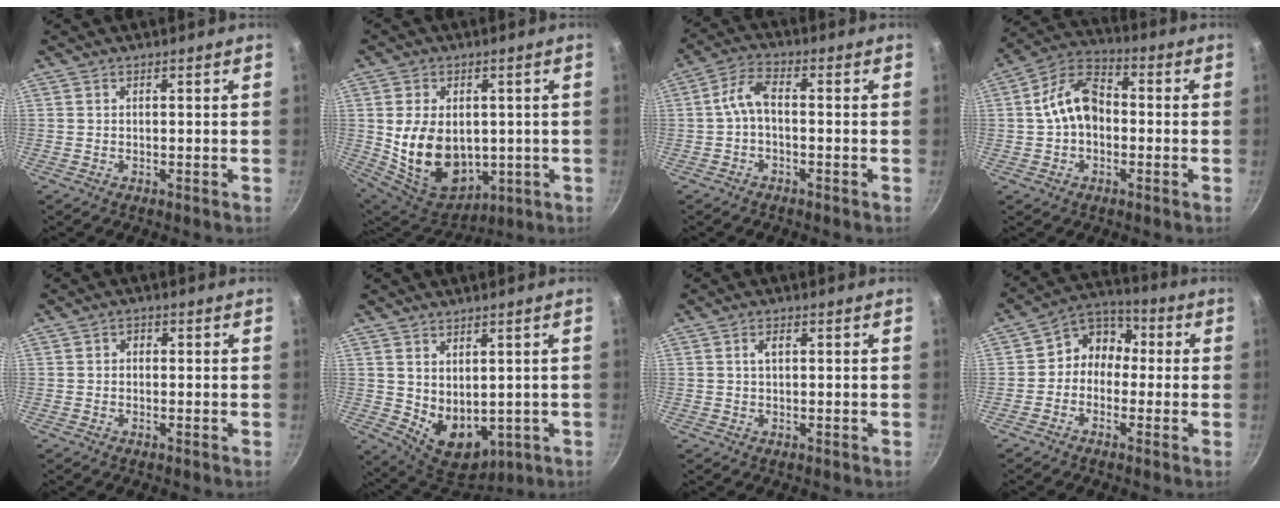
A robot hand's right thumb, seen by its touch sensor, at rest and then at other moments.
{"total": 16.6, "force": [0.1, 12.0, 11.5], "torque": [-0.180, -0.022, 0.031]}
{"total": 4.8, "force": [-1.1, 2.4, 4.1], "torque": [-0.088, 0.028, -0.029]}
{"total": 10.8, "force": [-0.5, 7.5, 7.8], "torque": [-0.112, 0.038, -0.025]}
{"total": 1.5, "force": [0.0, 1.3, 0.8], "torque": [-0.010, 0.005, -0.003]}
{"total": 9.9, "force": [1.2, 6.8, 7.0], "torque": [-0.083, -0.030, 0.046]}
{"total": 1.8, "force": [0.4, 1.0, 1.5], "torque": [-0.023, 0.005, 0.008]}
{"total": 8.0, "force": [-0.5, 6.8, 4.1], "torque": [-0.026, 0.034, -0.034]}